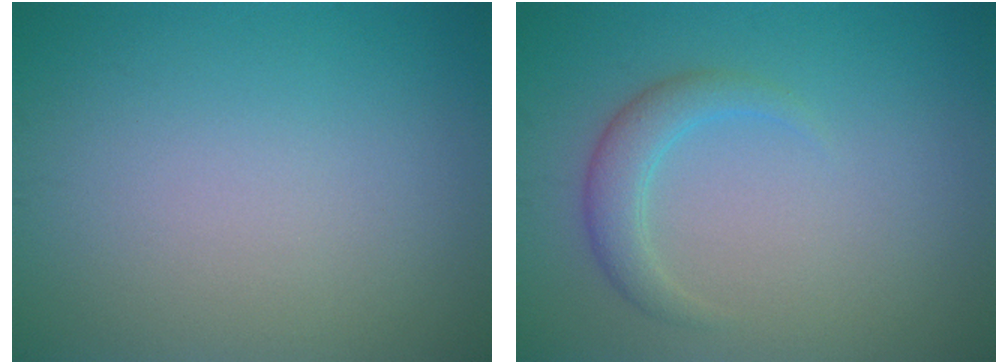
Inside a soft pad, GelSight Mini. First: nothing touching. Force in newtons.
{"total": 2.4, "press": 2.4, "slide": 0.1}